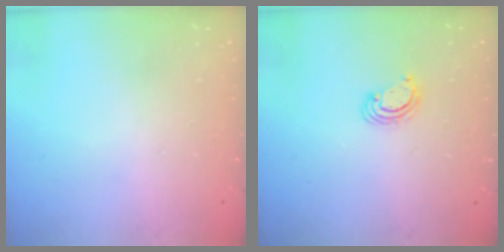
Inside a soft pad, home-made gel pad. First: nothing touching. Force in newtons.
{"total": 2.5, "press": 2.5, "slide": 0.2}